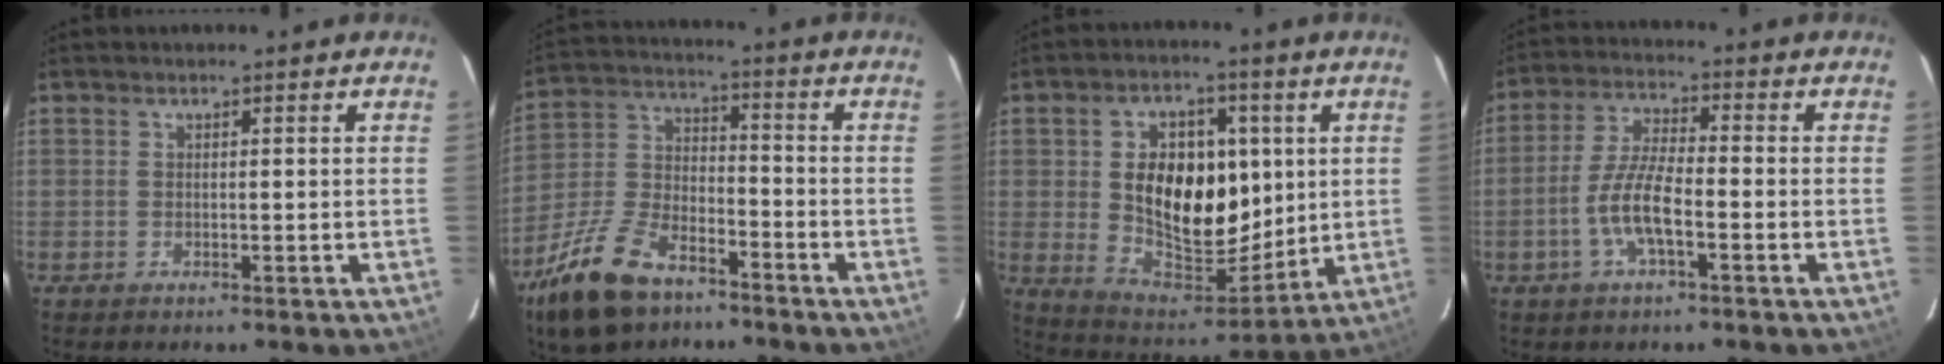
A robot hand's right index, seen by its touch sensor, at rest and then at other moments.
{"total": 17.2, "force": [-11.3, 8.3, 9.9], "torque": [-0.224, -0.001, -0.210]}
{"total": 17.2, "force": [2.5, 11.1, 12.9], "torque": [-0.234, 0.003, 0.059]}
{"total": 7.9, "force": [-3.1, 1.9, 7.0], "torque": [-0.147, 0.001, -0.060]}